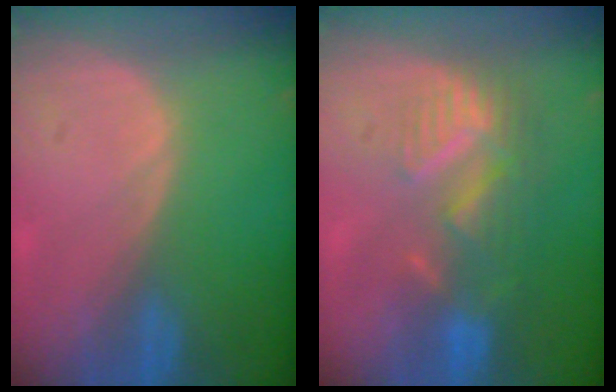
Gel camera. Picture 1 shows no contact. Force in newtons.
{"total": 8.9, "press": 7.7, "slide": 4.4}